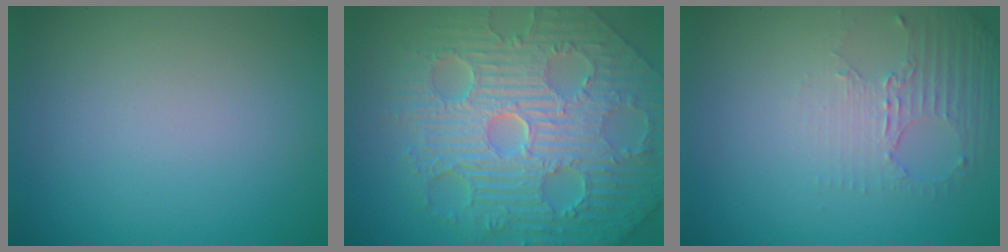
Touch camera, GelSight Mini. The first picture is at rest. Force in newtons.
{"total": 11.5, "press": 7.5, "slide": 8.8}
{"total": 2.6, "press": 2.0, "slide": 1.7}